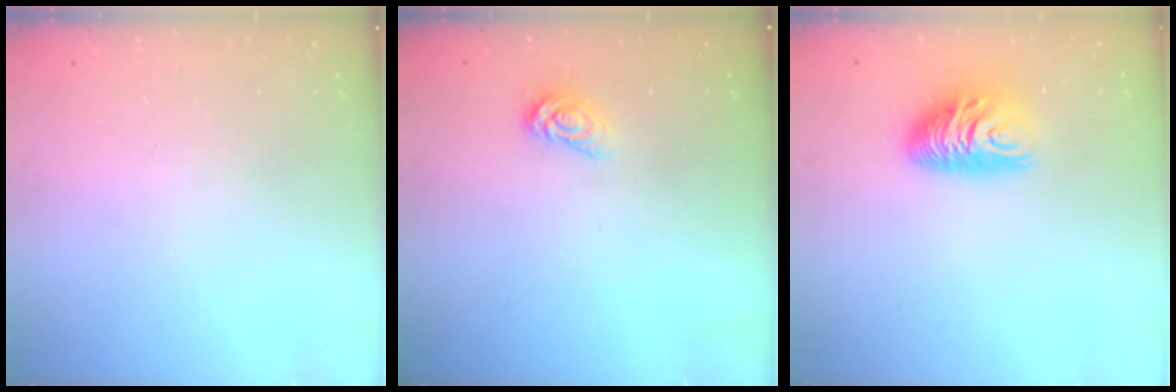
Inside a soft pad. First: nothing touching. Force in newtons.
{"total": 3.4, "press": 3.4, "slide": 0.4}
{"total": 10.1, "press": 10.0, "slide": 1.1}